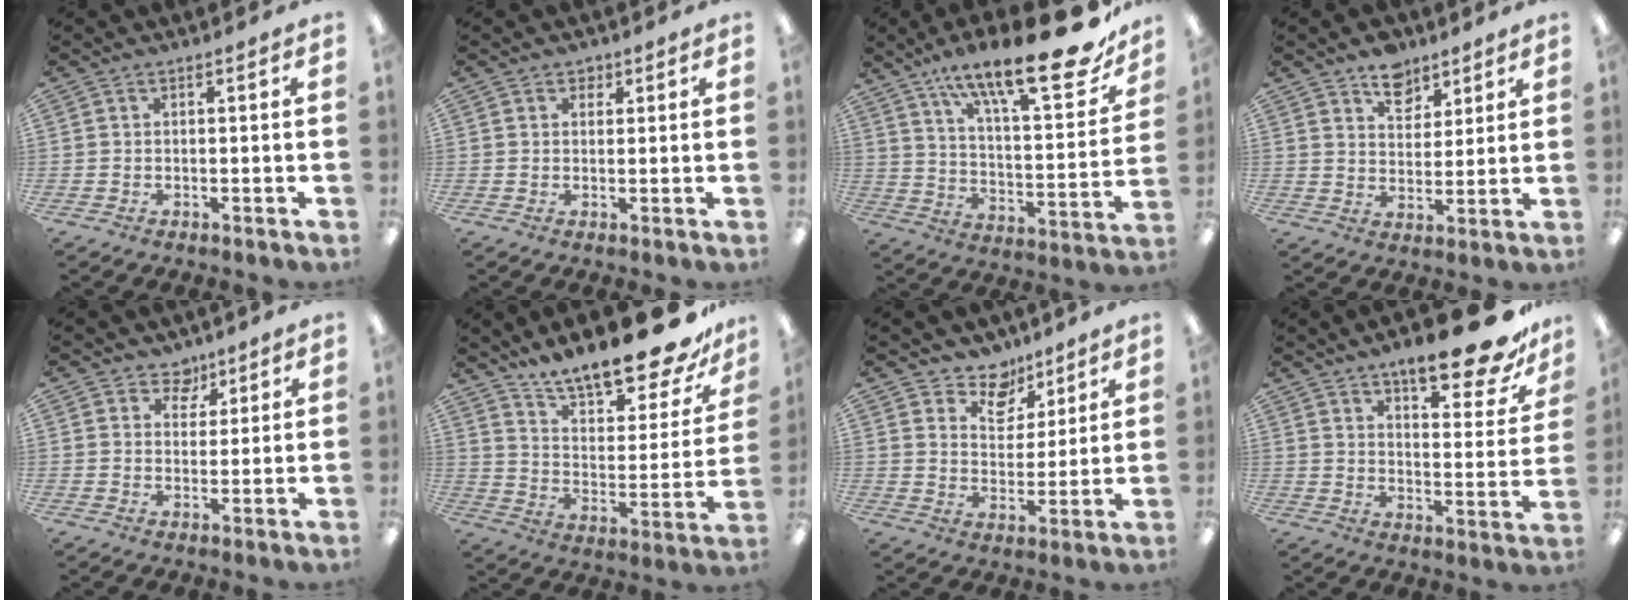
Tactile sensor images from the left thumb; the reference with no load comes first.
{"total": 1.6, "force": [1.1, 1.1, 0.4], "torque": [0.008, -0.004, 0.016]}
{"total": 24.2, "force": [17.0, 6.8, 15.9], "torque": [-0.236, -0.111, 0.273]}
{"total": 8.2, "force": [6.0, 4.9, 2.6], "torque": [-0.024, -0.033, 0.106]}
{"total": 5.4, "force": [3.8, 3.6, 1.1], "torque": [-0.005, -0.021, 0.066]}
{"total": 18.8, "force": [16.4, 4.1, 8.0], "torque": [-0.138, -0.117, 0.282]}
{"total": 9.0, "force": [7.1, 5.2, 1.9], "torque": [-0.032, -0.048, 0.132]}
{"total": 16.2, "force": [12.6, 4.0, 9.4], "torque": [-0.130, -0.085, 0.204]}